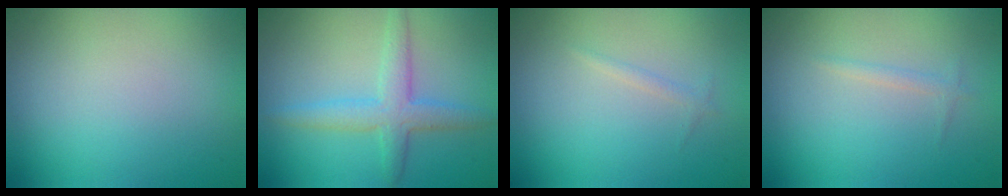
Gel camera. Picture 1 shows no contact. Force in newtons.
{"total": 3.3, "press": 3.3, "slide": 0.1}
{"total": 0.6, "press": 0.6, "slide": 0.1}
{"total": 0.7, "press": 0.7, "slide": 0.1}